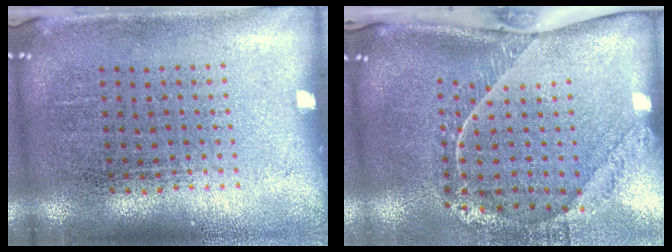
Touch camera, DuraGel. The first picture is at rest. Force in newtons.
{"total": 2.4, "press": 1.7, "slide": 1.7}